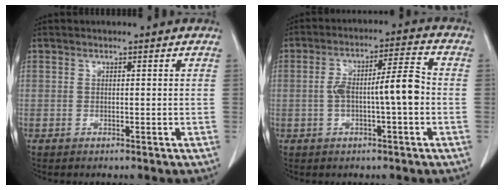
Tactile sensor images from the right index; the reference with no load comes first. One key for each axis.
{"total": 8.2, "fx": -1.2, "fy": 1.1, "fz": 8.1, "tx": -0.144, "ty": 0.024, "tz": -0.020}